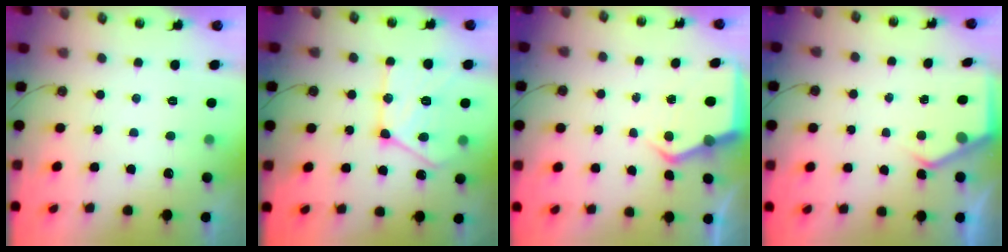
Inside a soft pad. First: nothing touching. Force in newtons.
{"total": 17.2, "press": 17.1, "slide": 1.5}
{"total": 4.8, "press": 4.8, "slide": 0.7}
{"total": 3.3, "press": 3.3, "slide": 0.5}